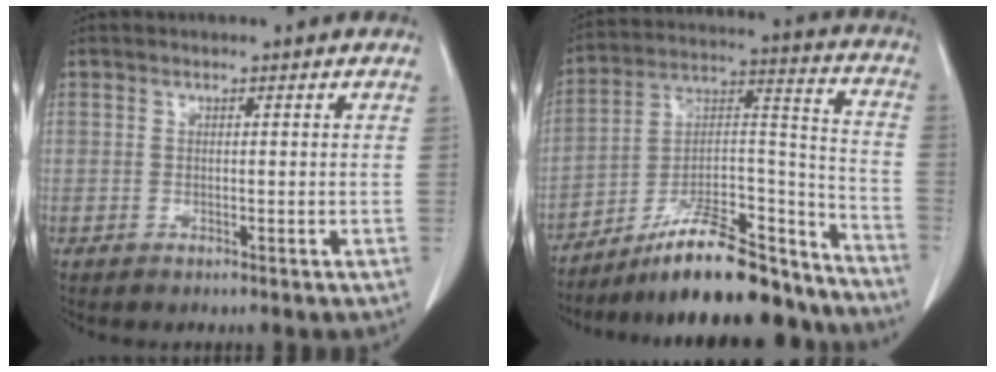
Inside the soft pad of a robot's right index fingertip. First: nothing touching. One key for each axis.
{"total": 22.4, "fx": -19.2, "fy": 4.3, "fz": 10.8, "tx": -0.153, "ty": 0.034, "tz": -0.309}